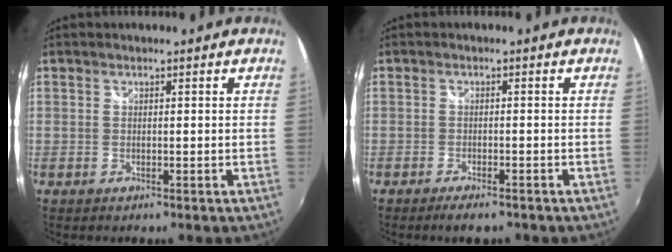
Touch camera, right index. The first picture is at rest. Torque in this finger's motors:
{"motor_torque": [0.09, -0.04, 0.17, 0.02]}